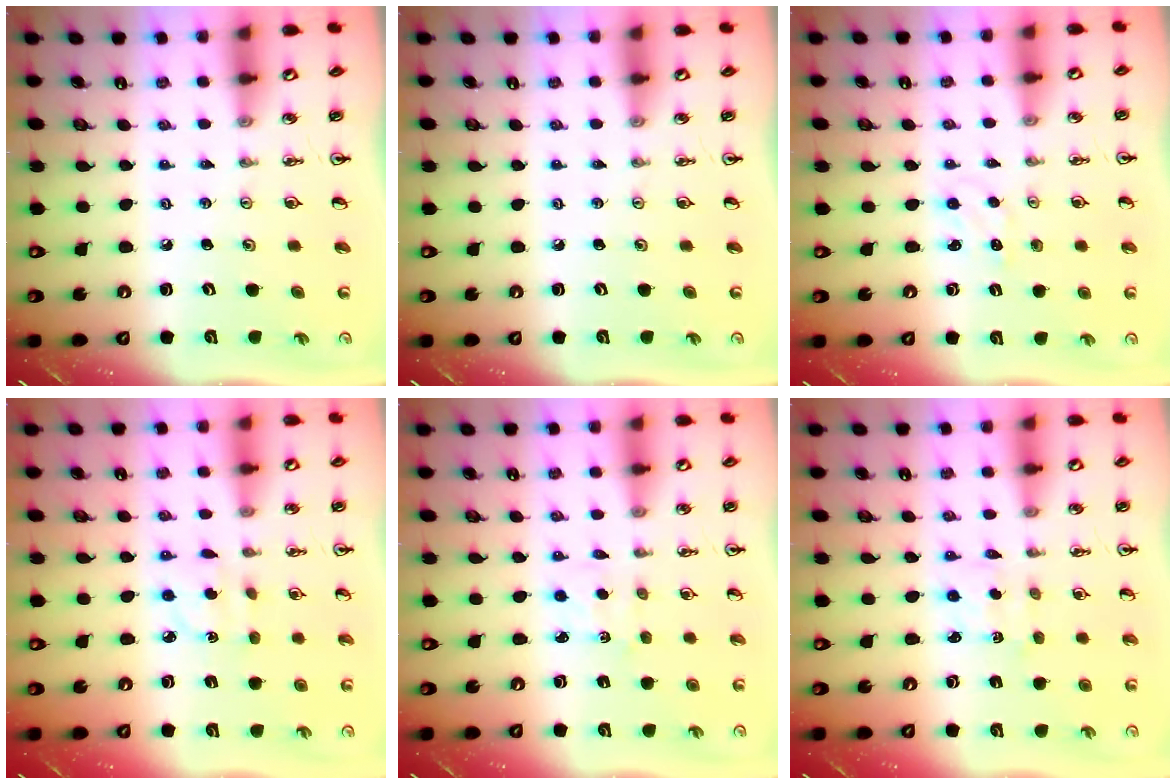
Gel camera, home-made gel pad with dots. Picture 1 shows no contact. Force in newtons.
{"total": 0.0}
{"total": 2.3, "press": 2.3, "slide": 0.2}
{"total": 3.1, "press": 3.0, "slide": 0.6}
{"total": 2.3, "press": 2.2, "slide": 0.3}
{"total": 1.7, "press": 1.5, "slide": 0.8}